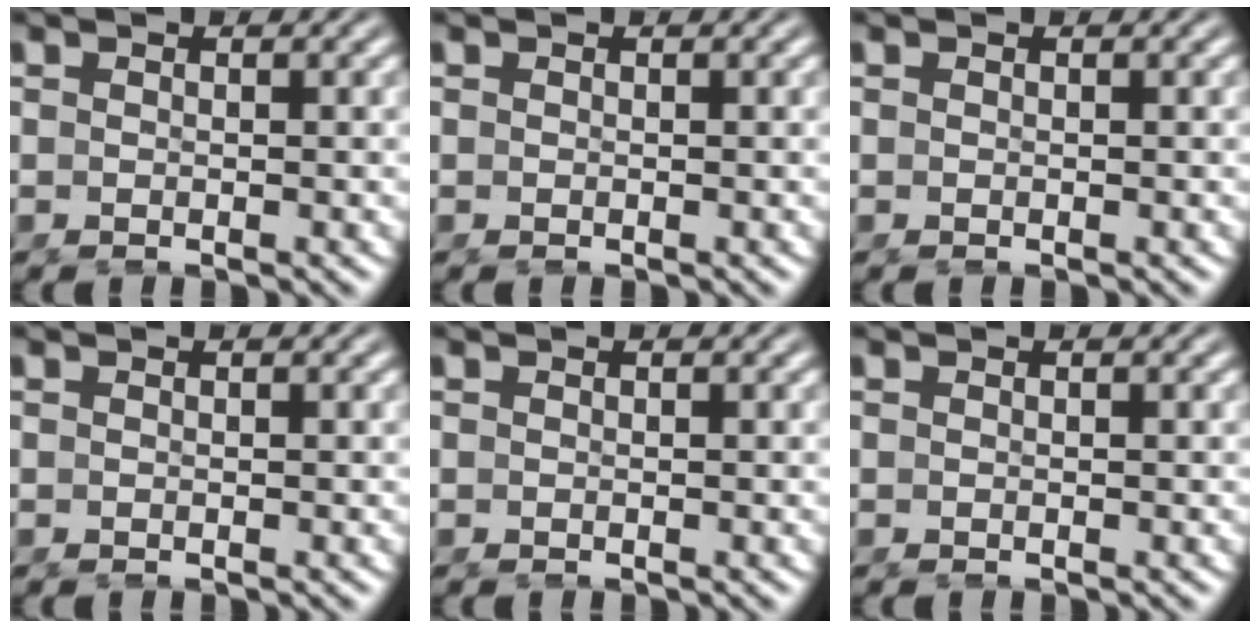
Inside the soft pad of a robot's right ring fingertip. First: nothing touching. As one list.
[{"total": 0.0}, {"total": 0.0}, {"total": 0.0}, {"total": 0.0}, {"total": 0.0}]